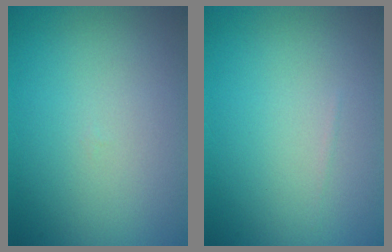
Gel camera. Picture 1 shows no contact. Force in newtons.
{"total": 0.0}